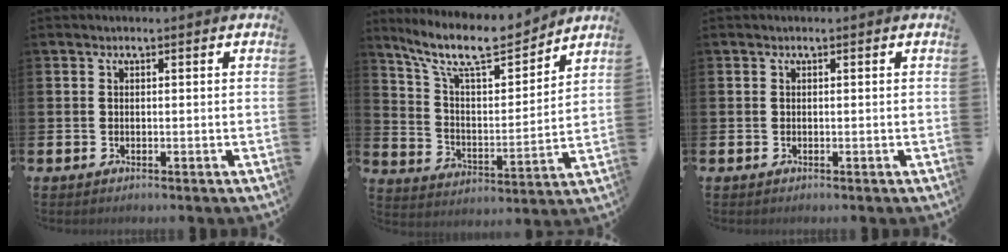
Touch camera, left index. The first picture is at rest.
{"total": 11.1, "force": [9.7, 2.5, 4.8], "torque": [-0.129, -0.055, 0.172]}
{"total": 0.0}